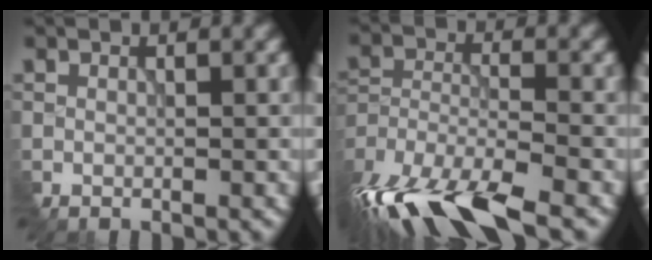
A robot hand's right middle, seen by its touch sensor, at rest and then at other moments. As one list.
[{"total": 11.5, "force": [-8.6, 3.8, 6.7], "torque": [-0.152, -0.027, -0.149]}]